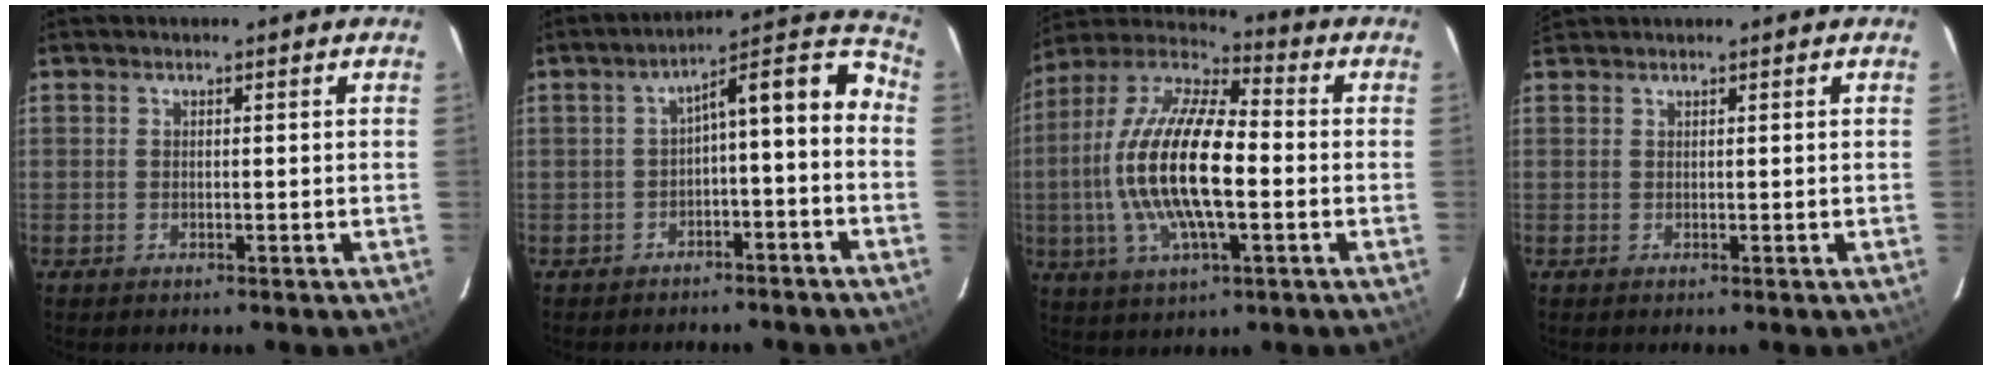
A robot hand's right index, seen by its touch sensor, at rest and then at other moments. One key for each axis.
{"total": 9.9, "fx": -3.4, "fy": 2.9, "fz": 8.9, "tx": -0.129, "ty": 0.051, "tz": -0.041}
{"total": 19.3, "fx": -1.9, "fy": 6.7, "fz": 18.0, "tx": -0.353, "ty": 0.002, "tz": -0.046}
{"total": 0.9, "fx": 0.9, "fy": 0.2, "fz": 0.0, "tx": 0.004, "ty": 0.008, "tz": 0.019}